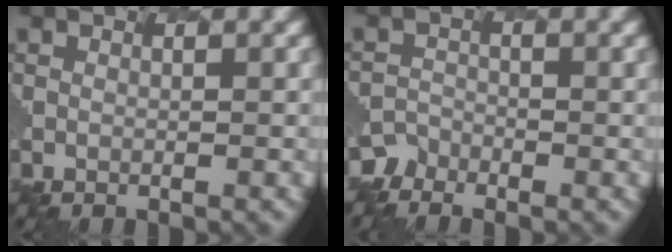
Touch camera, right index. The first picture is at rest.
{"total": 3.5, "force": [-3.0, 0.2, -1.8], "torque": [0.005, -0.001, -0.050]}